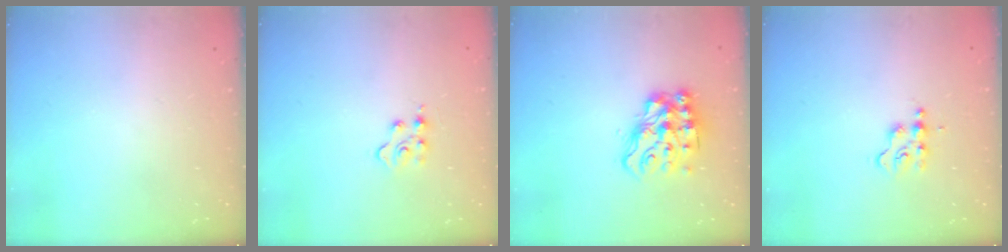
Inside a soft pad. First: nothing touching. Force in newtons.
{"total": 3.9, "press": 3.8, "slide": 0.7}
{"total": 14.2, "press": 14.1, "slide": 0.9}
{"total": 2.9, "press": 2.9, "slide": 0.4}